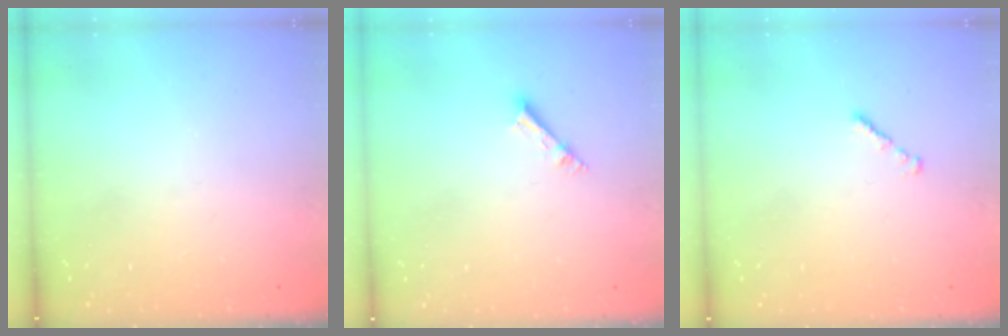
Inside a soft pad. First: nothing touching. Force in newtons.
{"total": 3.0, "press": 3.0, "slide": 0.4}
{"total": 1.1, "press": 1.0, "slide": 0.5}